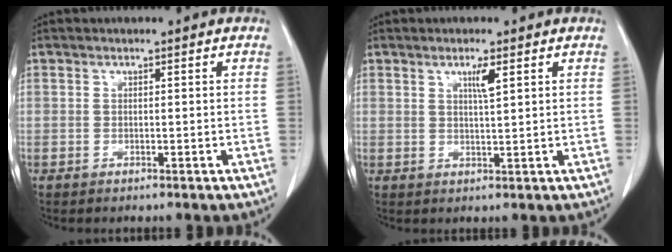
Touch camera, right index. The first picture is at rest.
{"total": 2.5, "force": [1.2, 0.0, 2.2], "torque": [-0.041, -0.004, 0.022]}